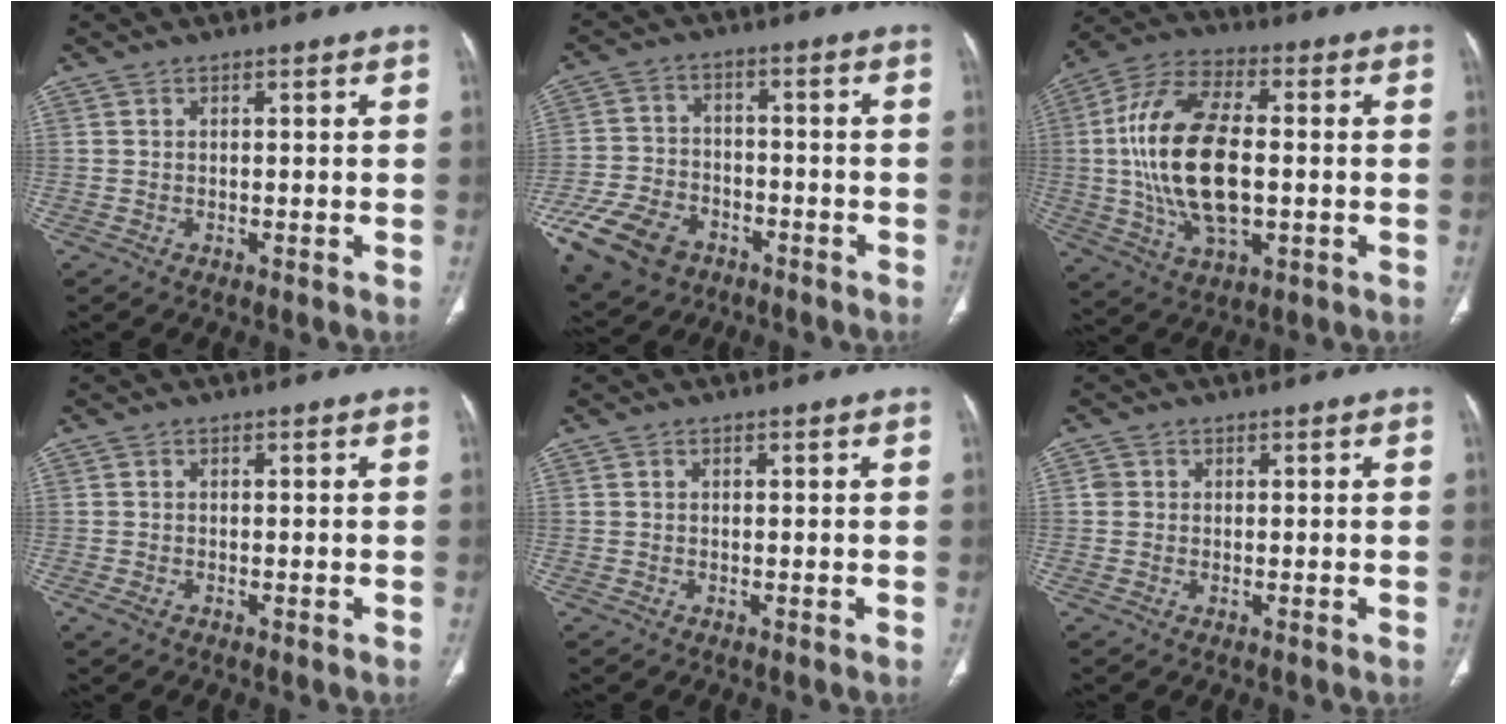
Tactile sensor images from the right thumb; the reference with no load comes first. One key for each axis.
{"total": 14.8, "fx": -7.9, "fy": 9.8, "fz": 7.6, "tx": -0.156, "ty": 0.026, "tz": -0.139}
{"total": 20.0, "fx": -0.4, "fy": 10.0, "fz": 17.3, "tx": -0.343, "ty": 0.011, "tz": -0.004}
{"total": 1.5, "fx": -0.8, "fy": 0.8, "fz": 1.0, "tx": -0.026, "ty": 0.000, "tz": -0.016}
{"total": 0.0}
{"total": 1.3, "fx": 0.1, "fy": 1.3, "fz": 0.3, "tx": 0.004, "ty": 0.004, "tz": 0.001}